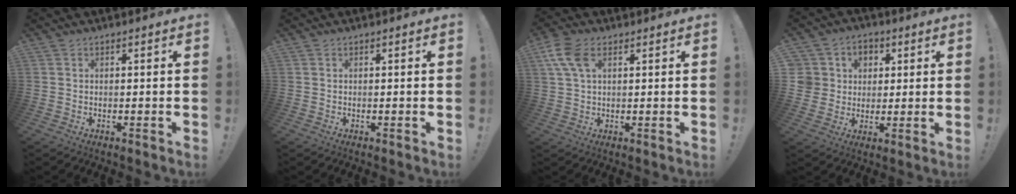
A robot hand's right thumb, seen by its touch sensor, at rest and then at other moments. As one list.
[{"total": 0.0}, {"total": 8.3, "force": [3.3, 4.8, 5.8], "torque": [-0.124, 0.000, 0.066]}, {"total": 7.8, "force": [1.4, 7.5, 1.6], "torque": [-0.021, -0.005, 0.034]}]